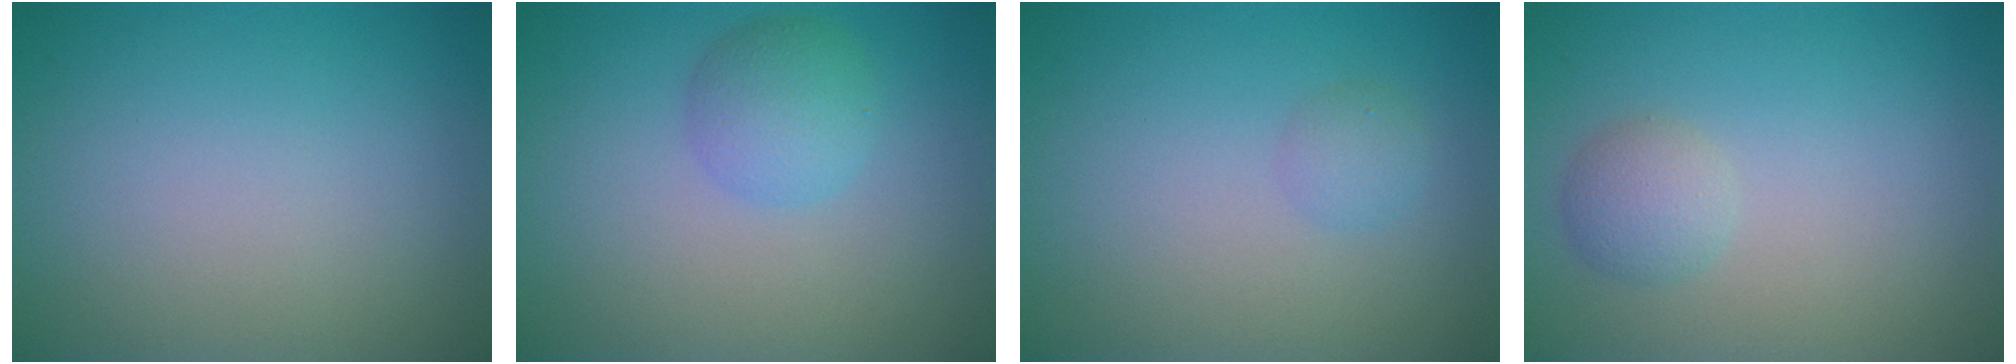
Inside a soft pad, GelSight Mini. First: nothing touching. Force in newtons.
{"total": 2.8, "press": 2.8, "slide": 0.1}
{"total": 1.2, "press": 1.2, "slide": 0.0}
{"total": 1.8, "press": 1.8, "slide": 0.1}